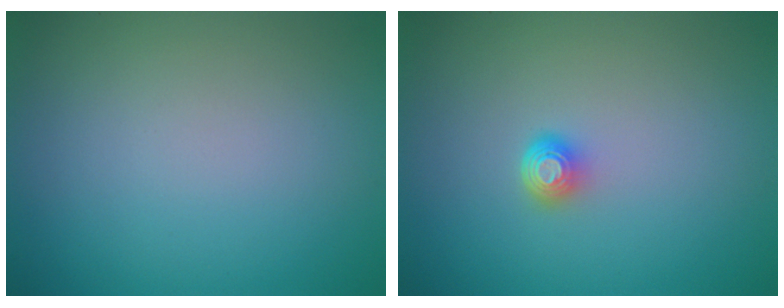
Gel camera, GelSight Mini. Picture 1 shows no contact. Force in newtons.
{"total": 1.6, "press": 1.2, "slide": 1.0}